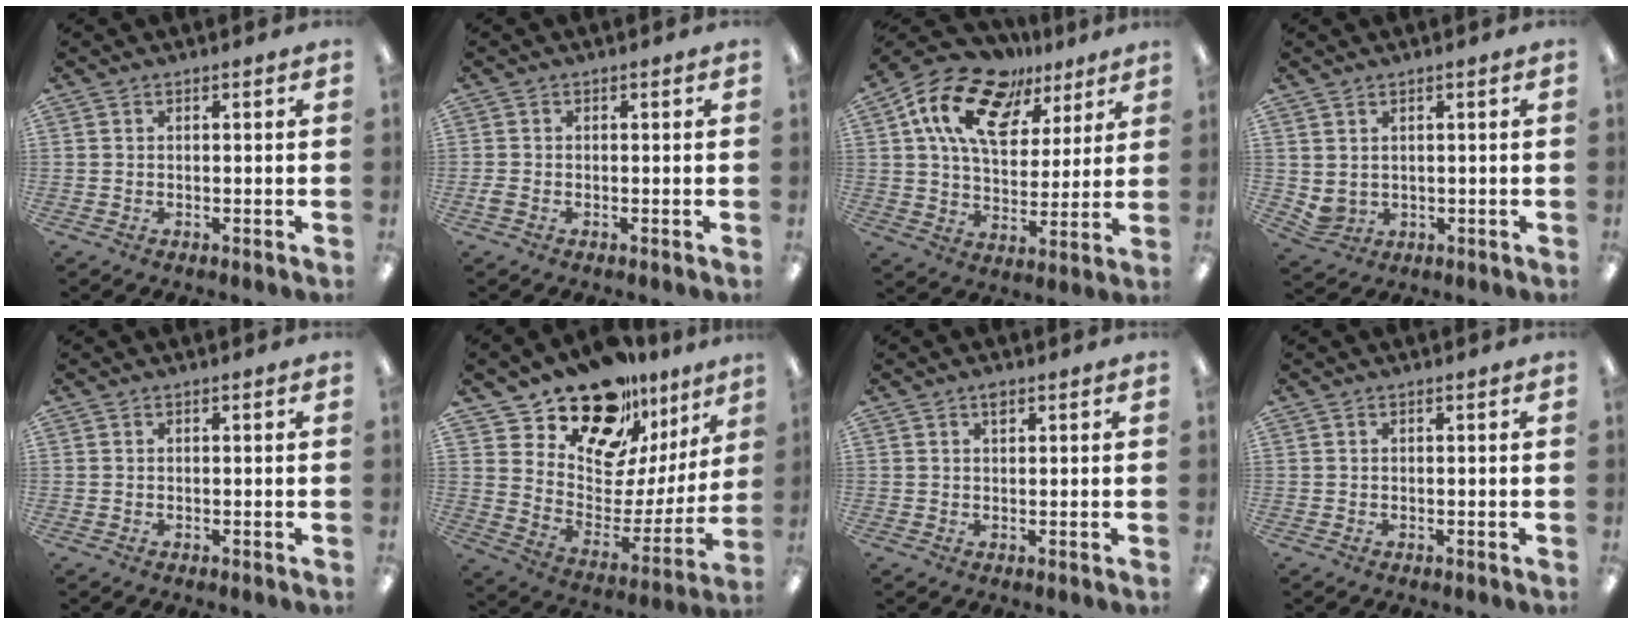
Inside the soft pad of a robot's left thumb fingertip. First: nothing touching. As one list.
[{"total": 1.3, "force": [-0.5, 0.8, 0.9], "torque": [-0.015, 0.001, -0.009]}, {"total": 18.4, "force": [10.5, 10.9, 10.4], "torque": [-0.194, -0.036, 0.193]}, {"total": 2.6, "force": [1.4, 2.0, 0.8], "torque": [-0.019, -0.004, 0.027]}, {"total": 0.0}, {"total": 18.3, "force": [15.5, 8.2, 5.5], "torque": [-0.102, -0.127, 0.274]}, {"total": 1.4, "force": [0.8, 0.7, 0.9], "torque": [-0.012, -0.002, 0.013]}, {"total": 0.0}]